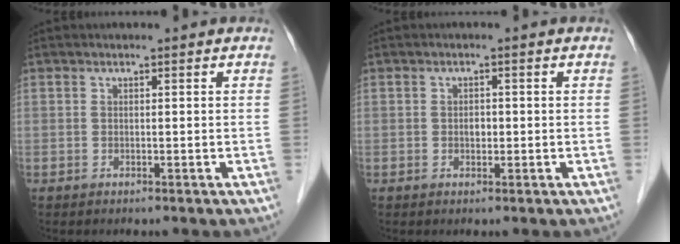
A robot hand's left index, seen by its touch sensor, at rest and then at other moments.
{"total": 1.4, "force": [-0.2, 1.0, 1.0], "torque": [-0.015, 0.003, -0.002]}